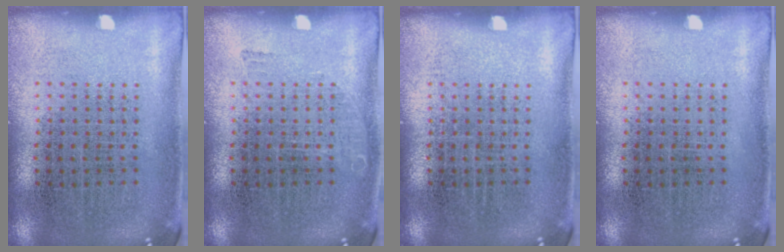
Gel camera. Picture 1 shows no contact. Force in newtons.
{"total": 0.5, "press": 0.5, "slide": 0.1}
{"total": 0.0}
{"total": 0.0}